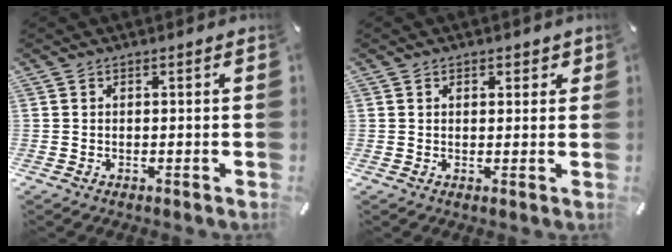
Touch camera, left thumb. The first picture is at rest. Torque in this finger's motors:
{"motor_torque": [-0.24, -0.39, -0.13, 0.05, 0.00]}